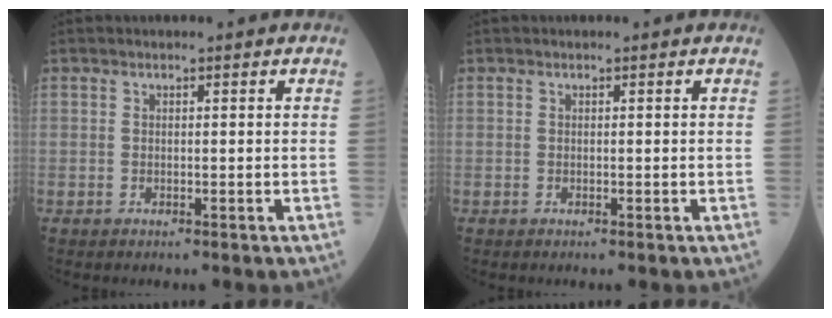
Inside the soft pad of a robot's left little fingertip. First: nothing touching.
{"total": 0.0}